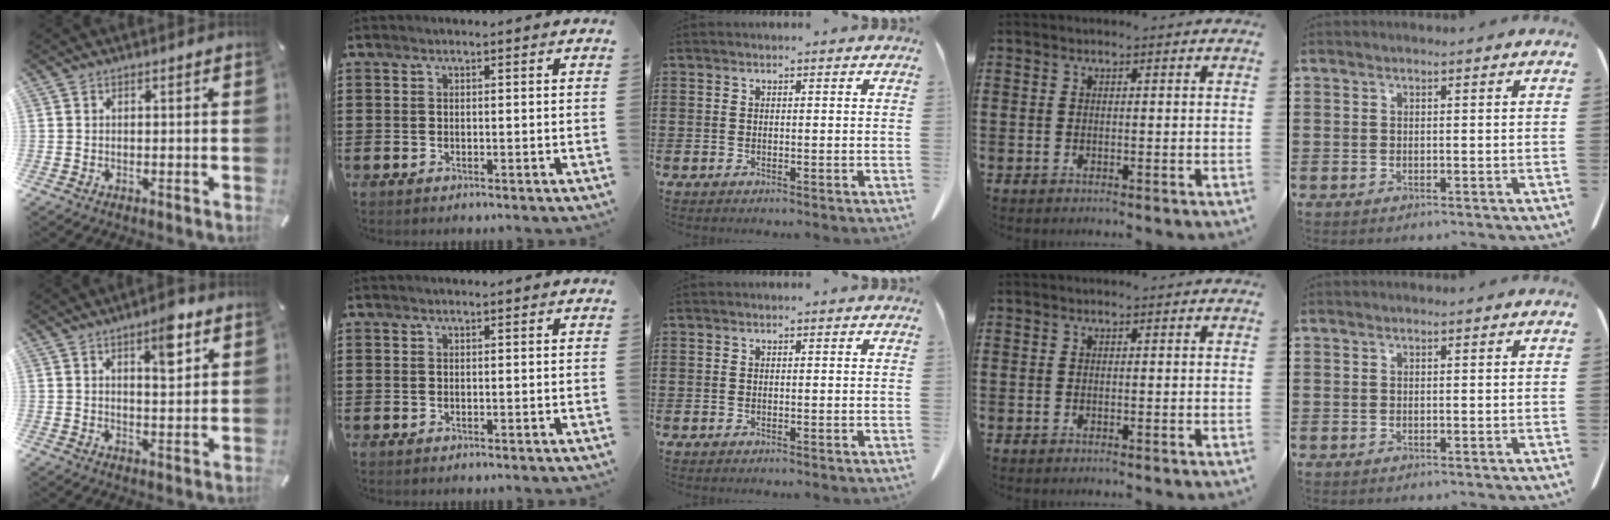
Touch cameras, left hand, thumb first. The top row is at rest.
{"thumb": {"total": 7.3, "force": [4.0, 2.8, 5.4], "torque": [-0.067, -0.019, 0.061]}}